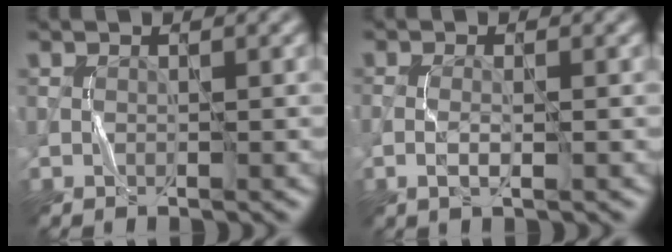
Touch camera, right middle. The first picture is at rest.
{"total": 1.5, "force": [-0.4, 0.3, 1.4], "torque": [-0.034, 0.000, -0.014]}